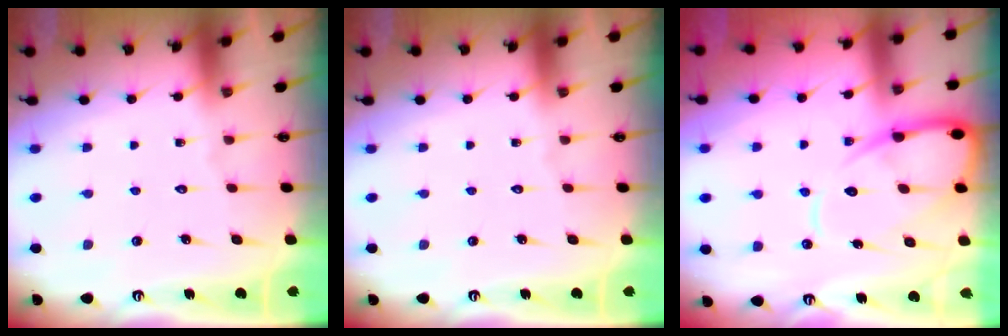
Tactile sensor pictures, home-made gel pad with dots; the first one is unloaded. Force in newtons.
{"total": 0.0}
{"total": 12.4, "press": 12.3, "slide": 1.3}